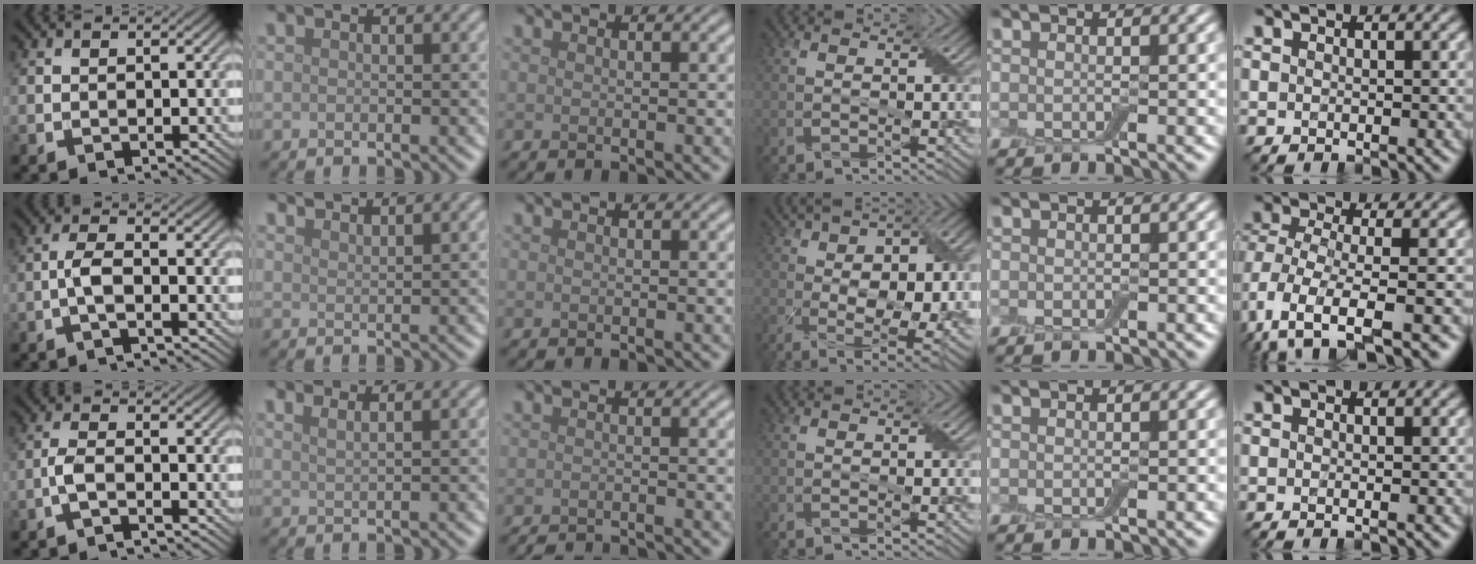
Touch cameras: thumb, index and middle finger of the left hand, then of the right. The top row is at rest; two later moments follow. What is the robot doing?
{"motion": "peel", "object": "bubble wrap"}